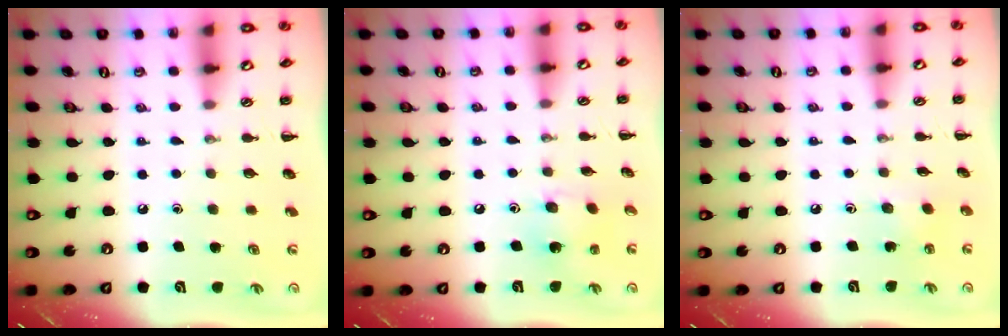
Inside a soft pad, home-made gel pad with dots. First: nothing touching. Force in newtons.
{"total": 3.8, "press": 3.7, "slide": 0.7}
{"total": 3.0, "press": 2.8, "slide": 0.9}